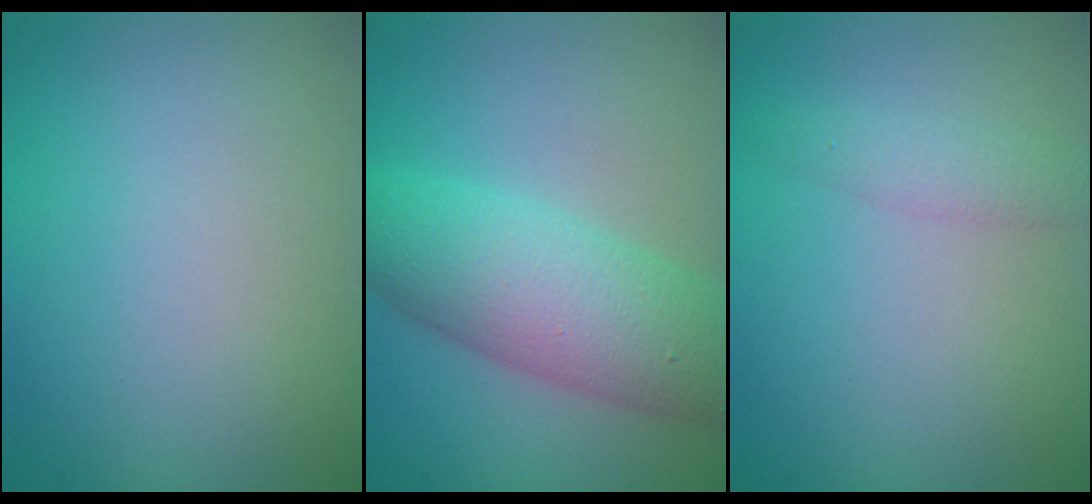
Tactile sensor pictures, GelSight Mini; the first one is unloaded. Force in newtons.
{"total": 8.7, "press": 8.7, "slide": 0.2}
{"total": 1.7, "press": 1.7, "slide": 0.1}